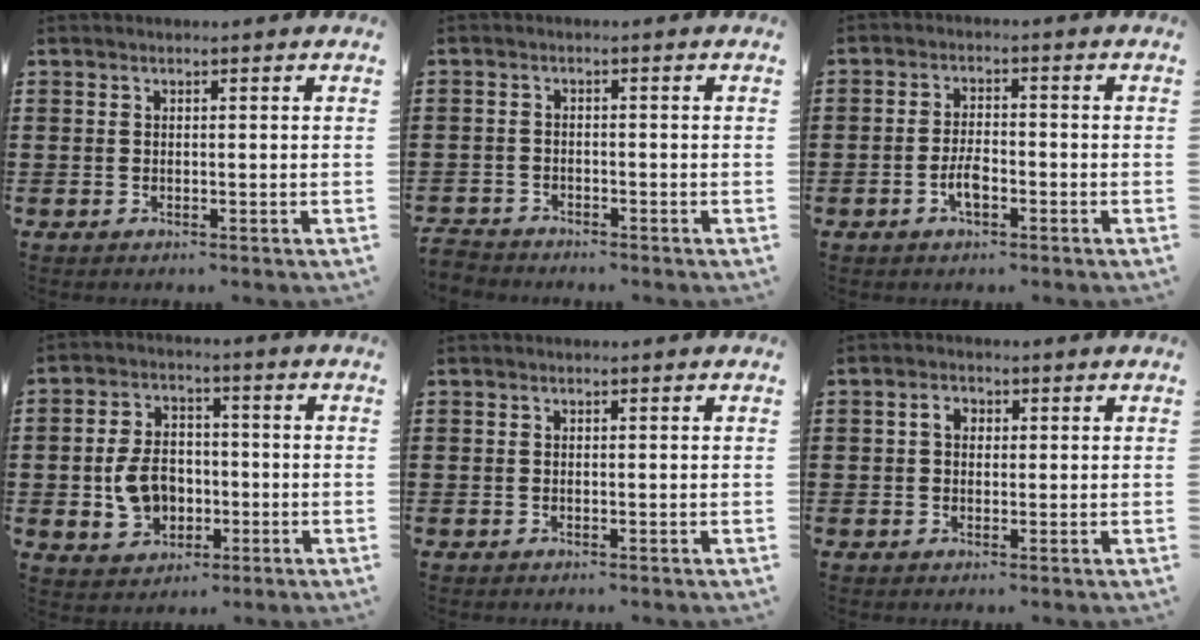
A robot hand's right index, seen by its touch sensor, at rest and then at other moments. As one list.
[{"total": 2.2, "force": [-2.1, 0.3, -0.2], "torque": [-0.004, -0.003, -0.047]}, {"total": 3.7, "force": [-1.5, 1.6, 3.0], "torque": [-0.067, 0.001, -0.032]}, {"total": 7.4, "force": [-1.4, 5.4, 4.9], "torque": [-0.114, 0.008, -0.026]}, {"total": 0.0}, {"total": 2.2, "force": [0.3, 1.7, 1.4], "torque": [-0.031, 0.012, 0.002]}]